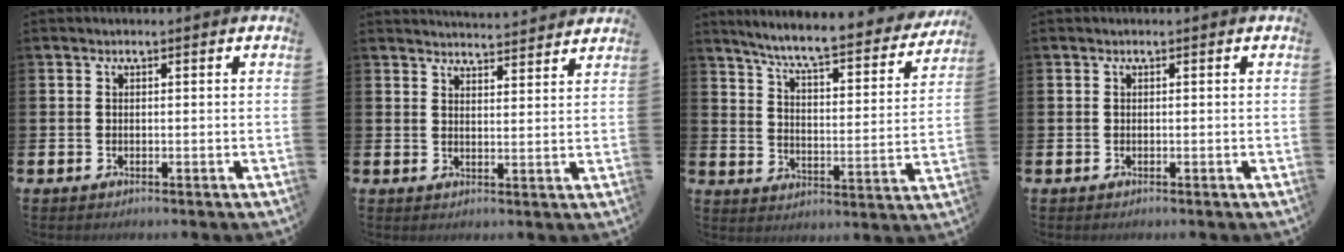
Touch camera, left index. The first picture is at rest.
{"total": 4.3, "force": [4.3, 0.0, -0.1], "torque": [-0.007, -0.028, 0.077]}
{"total": 7.5, "force": [6.8, 0.7, 3.1], "torque": [-0.087, -0.054, 0.111]}
{"total": 0.0}